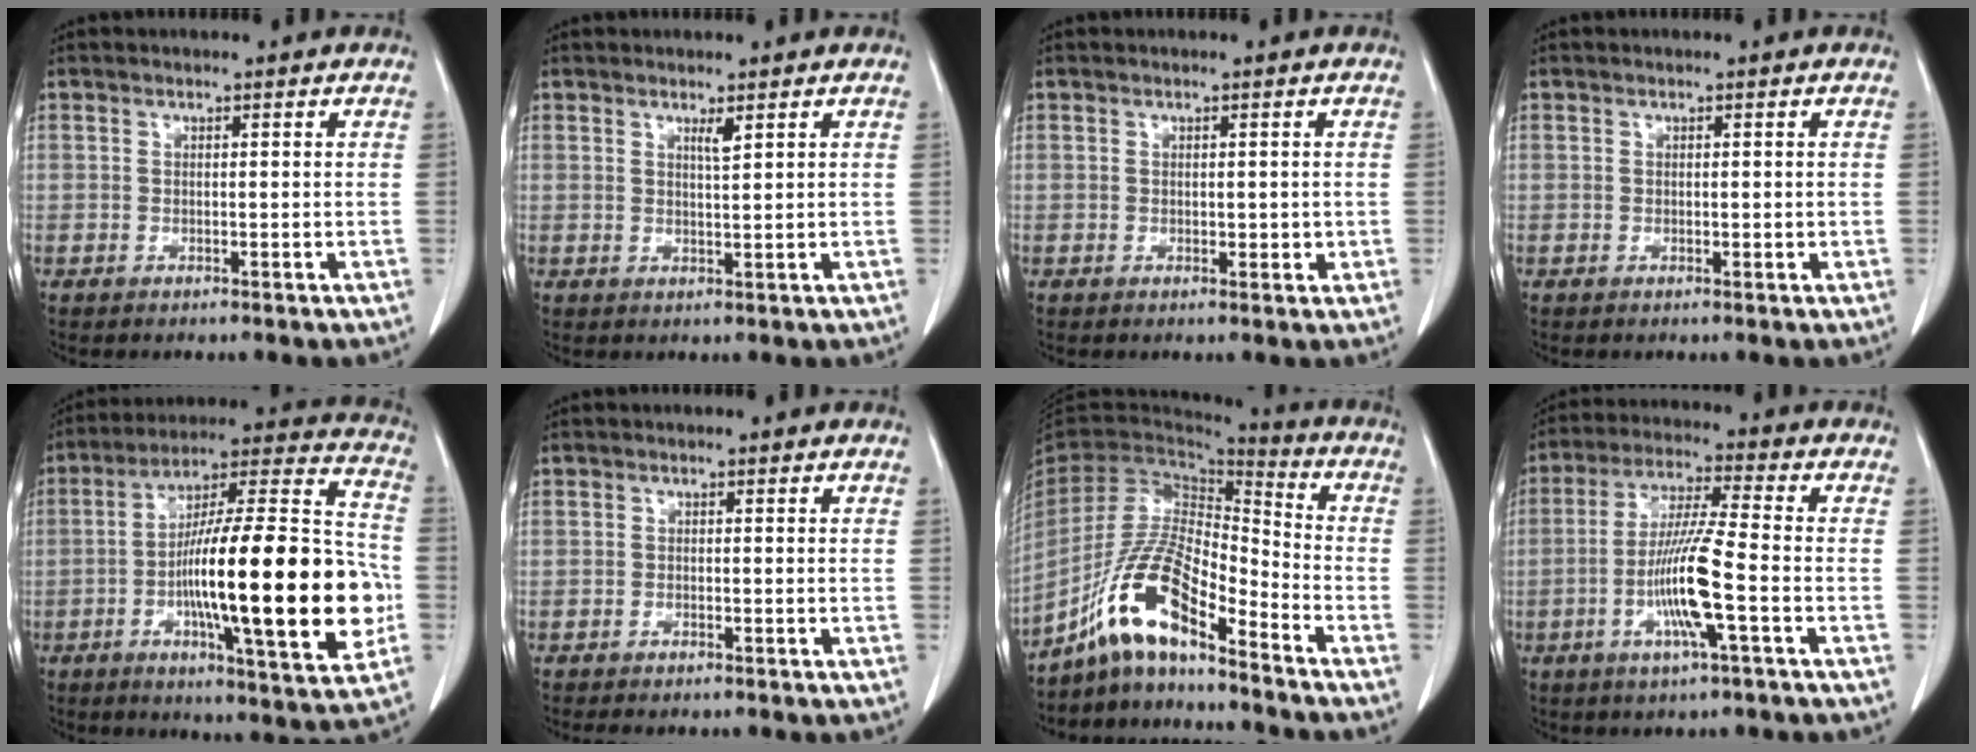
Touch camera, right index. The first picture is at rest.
{"total": 1.5, "force": [1.0, 0.0, 1.2], "torque": [-0.020, -0.006, 0.017]}
{"total": 1.8, "force": [0.0, 1.0, 1.5], "torque": [-0.018, -0.002, 0.004]}
{"total": 0.7, "force": [0.1, 0.4, 0.6], "torque": [-0.009, -0.002, 0.003]}
{"total": 27.0, "force": [-4.8, 3.4, 26.3], "torque": [-0.378, 0.006, -0.079]}
{"total": 1.6, "force": [-1.4, 0.3, 0.7], "torque": [-0.011, -0.003, -0.016]}
{"total": 12.5, "force": [-8.8, 2.7, 8.4], "torque": [-0.174, 0.015, -0.162]}
{"total": 10.7, "force": [-3.1, -0.1, 10.3], "torque": [-0.202, -0.008, -0.063]}